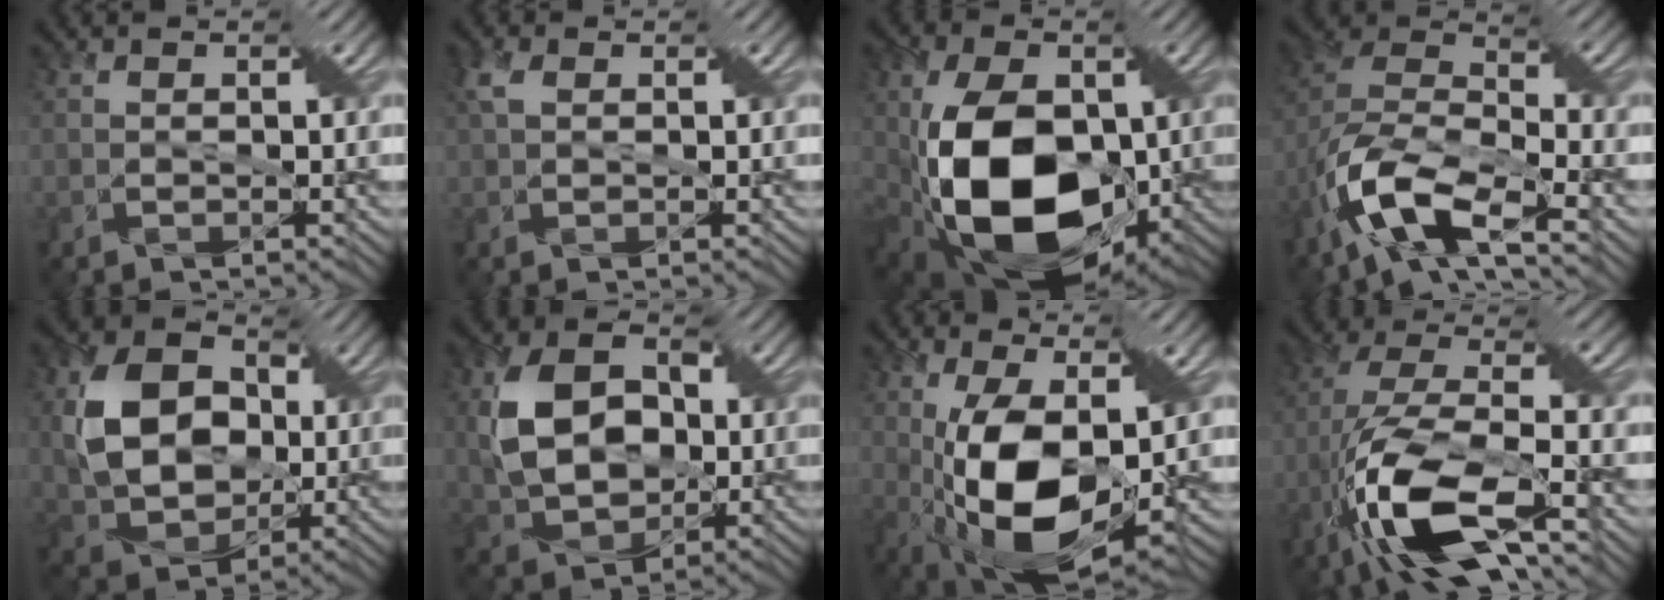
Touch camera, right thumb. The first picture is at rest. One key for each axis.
{"total": 3.5, "fx": 1.1, "fy": 2.0, "fz": 2.6, "tx": -0.071, "ty": 0.003, "tz": 0.014}
{"total": 16.9, "fx": -1.6, "fy": 10.9, "fz": 12.9, "tx": -0.264, "ty": -0.036, "tz": -0.022}
{"total": 12.4, "fx": -7.1, "fy": 4.4, "fz": 9.2, "tx": -0.205, "ty": -0.010, "tz": -0.147}
{"total": 11.5, "fx": 1.4, "fy": 8.4, "fz": 7.7, "tx": -0.173, "ty": -0.002, "tz": 0.030}
{"total": 10.4, "fx": 1.1, "fy": 7.2, "fz": 7.4, "tx": -0.168, "ty": 0.005, "tz": 0.026}
{"total": 13.5, "fx": -0.7, "fy": 6.2, "fz": 11.9, "tx": -0.251, "ty": -0.021, "tz": -0.012}
{"total": 14.4, "fx": -6.8, "fy": 4.2, "fz": 12.0, "tx": -0.270, "ty": -0.004, "tz": -0.133}